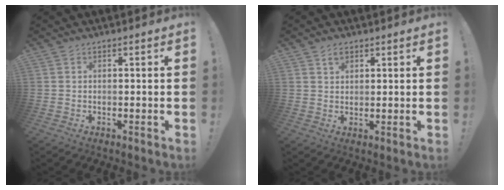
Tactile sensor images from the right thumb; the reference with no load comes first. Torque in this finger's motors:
{"motor_torque": [-0.08, 0.40, -0.01, 0.03, -0.01]}